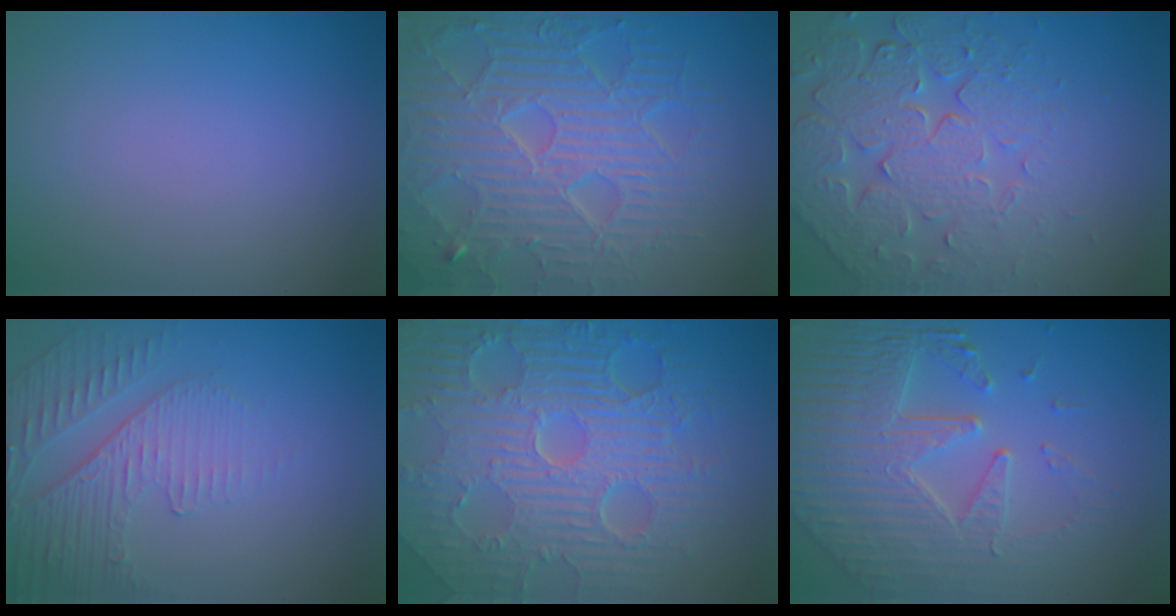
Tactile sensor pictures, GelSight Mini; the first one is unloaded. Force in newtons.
{"total": 8.9, "press": 6.1, "slide": 6.5}
{"total": 7.7, "press": 5.8, "slide": 5.0}
{"total": 5.0, "press": 3.4, "slide": 3.7}
{"total": 11.7, "press": 7.5, "slide": 9.0}
{"total": 8.4, "press": 5.8, "slide": 6.1}